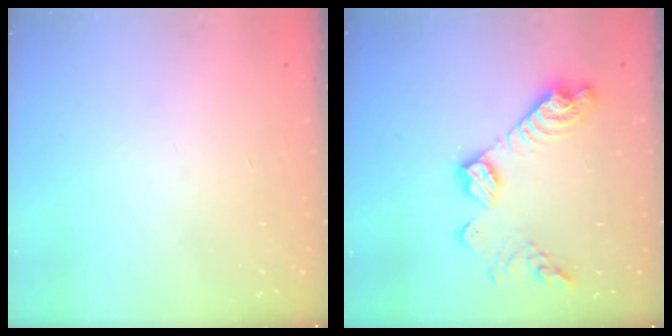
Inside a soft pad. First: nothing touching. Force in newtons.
{"total": 13.8, "press": 13.8, "slide": 0.5}